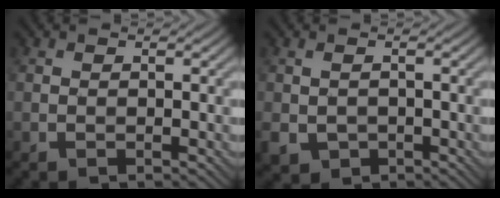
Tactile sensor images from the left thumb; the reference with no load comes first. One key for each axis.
{"total": 2.9, "fx": -0.9, "fy": 2.3, "fz": 1.7, "tx": -0.051, "ty": -0.008, "tz": -0.016}